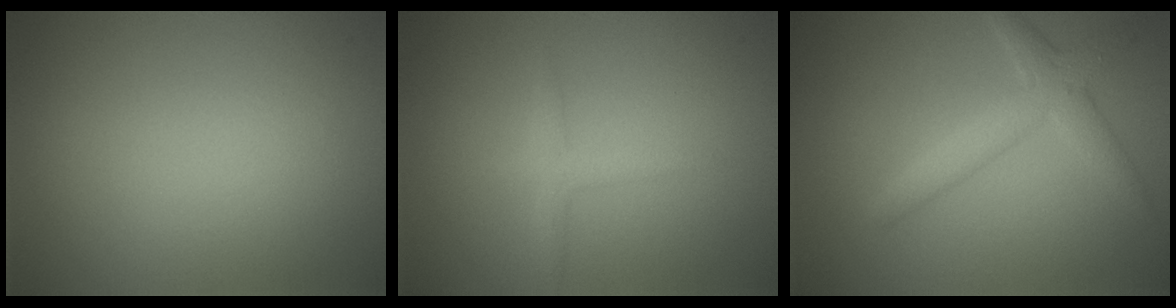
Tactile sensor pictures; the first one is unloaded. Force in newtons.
{"total": 1.3, "press": 1.3, "slide": 0.1}
{"total": 2.9, "press": 2.9, "slide": 0.1}